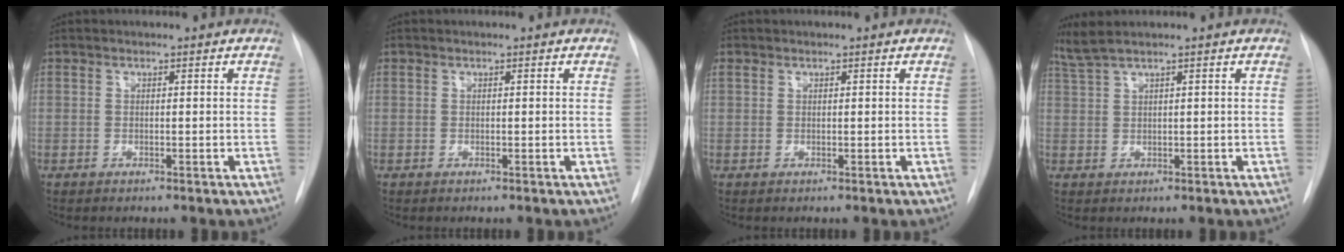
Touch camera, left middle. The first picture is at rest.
{"total": 0.0}
{"total": 0.7, "force": [0.5, 0.4, 0.1], "torque": [-0.007, 0.014, 0.011]}
{"total": 3.0, "force": [2.3, -0.5, 1.8], "torque": [-0.051, 0.017, 0.056]}